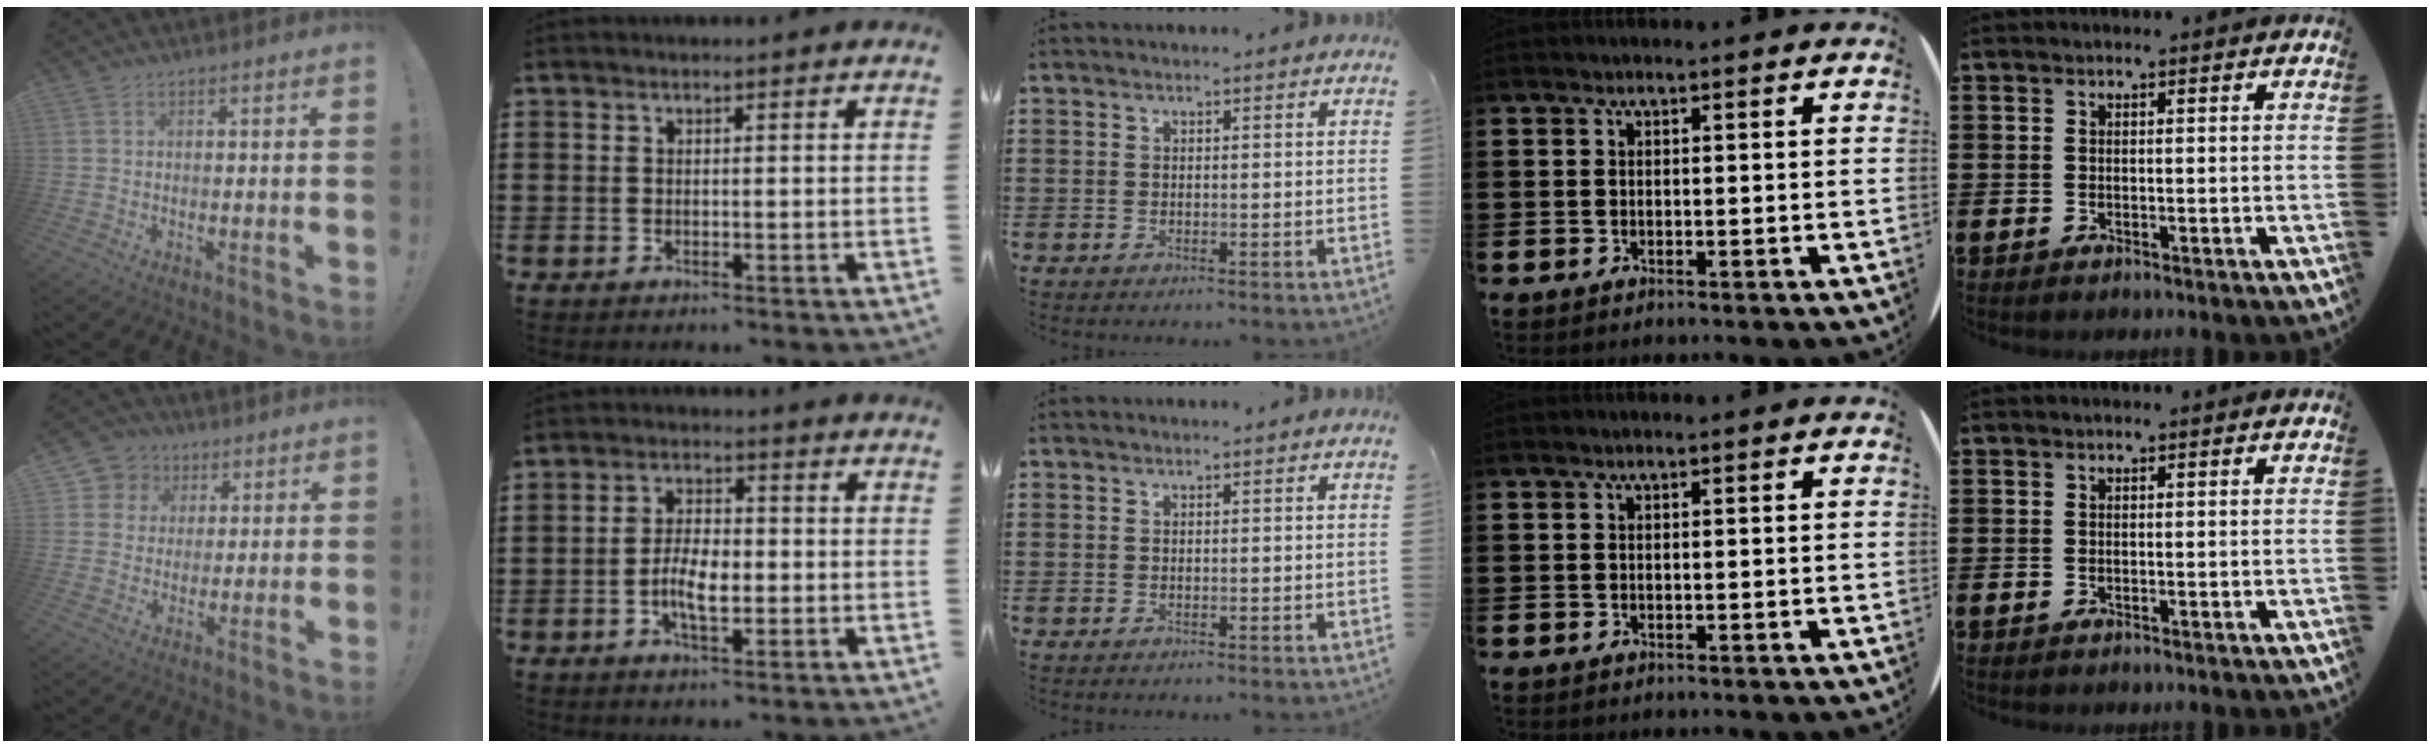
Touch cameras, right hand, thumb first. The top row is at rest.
{"thumb": {"total": 7.1, "force": [1.8, 6.8, 1.0], "torque": [-0.012, -0.011, 0.038]}, "index": {"total": 5.7, "force": [-1.3, 2.7, 4.8], "torque": [-0.098, 0.006, -0.027]}}